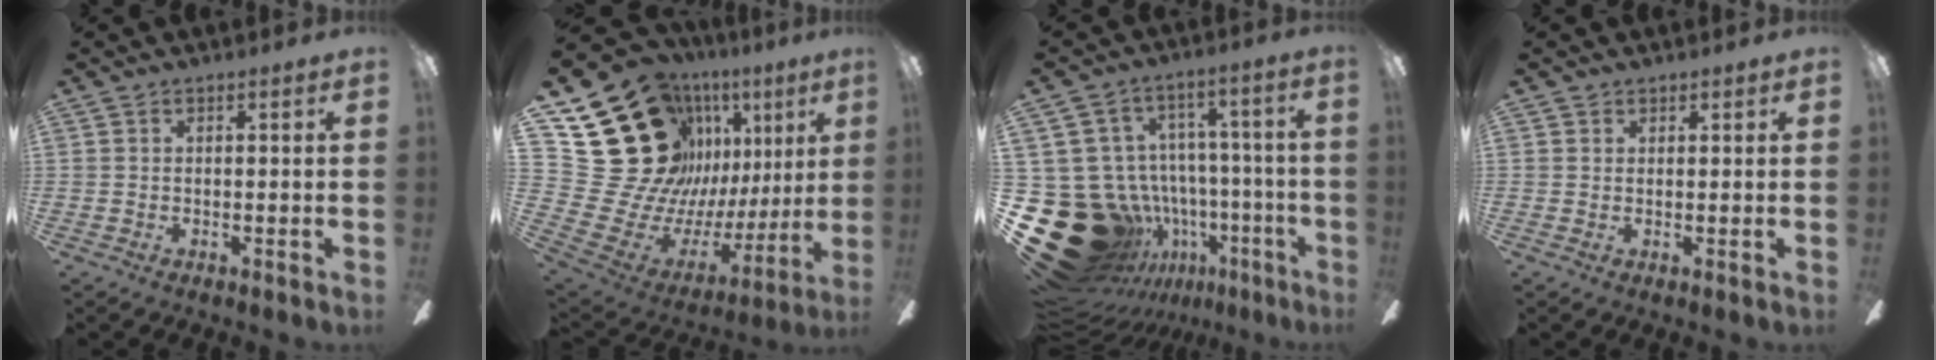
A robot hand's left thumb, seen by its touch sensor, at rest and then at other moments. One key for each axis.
{"total": 29.6, "fx": 12.7, "fy": 21.4, "fz": 16.0, "tx": -0.281, "ty": -0.114, "tz": 0.296}
{"total": 25.9, "fx": -9.7, "fy": 20.4, "fz": 12.6, "tx": -0.232, "ty": 0.031, "tz": -0.083}
{"total": 1.0, "fx": 0.8, "fy": 0.6, "fz": -0.1, "tx": 0.003, "ty": 0.001, "tz": 0.015}